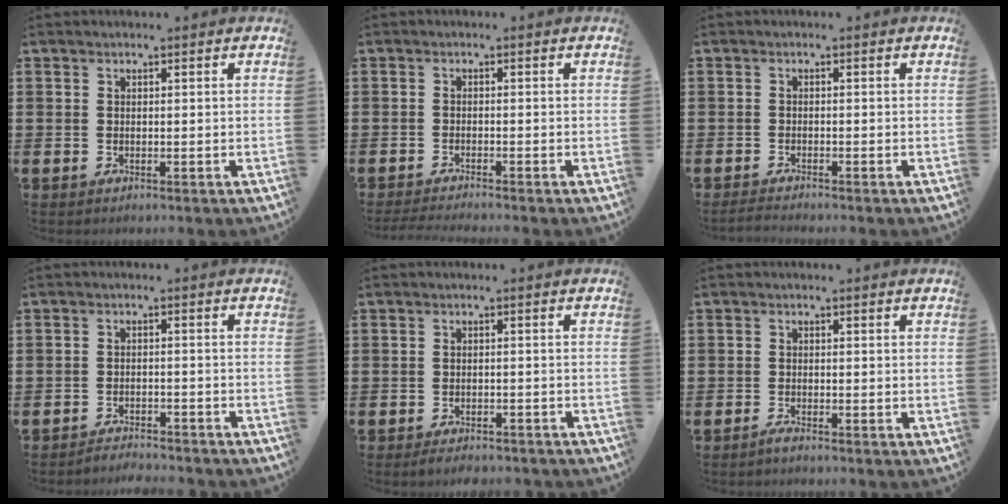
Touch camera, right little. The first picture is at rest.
{"total": 1.3, "force": [-1.2, -0.2, 0.4], "torque": [-0.004, -0.002, -0.024]}
{"total": 1.0, "force": [-1.0, 0.0, 0.4], "torque": [-0.008, 0.000, -0.020]}
{"total": 2.4, "force": [-2.4, -0.1, -0.2], "torque": [-0.003, 0.004, -0.051]}
{"total": 1.6, "force": [-1.6, 0.2, 0.3], "torque": [-0.010, 0.001, -0.032]}
{"total": 0.9, "force": [-0.8, 0.0, 0.5], "torque": [-0.008, -0.004, -0.015]}